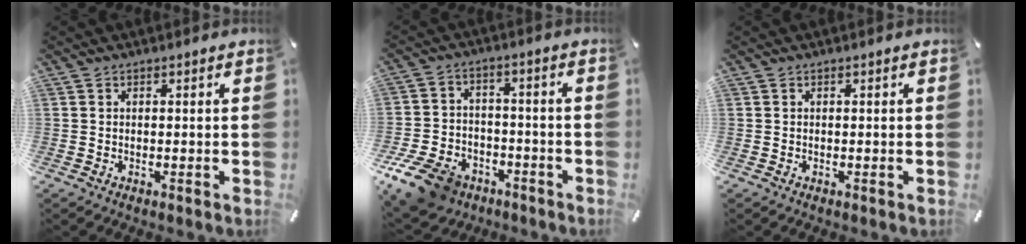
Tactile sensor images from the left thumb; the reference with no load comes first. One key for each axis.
{"total": 12.0, "fx": -7.8, "fy": 7.6, "fz": 5.0, "tx": -0.099, "ty": 0.058, "tz": -0.142}
{"total": 0.0}